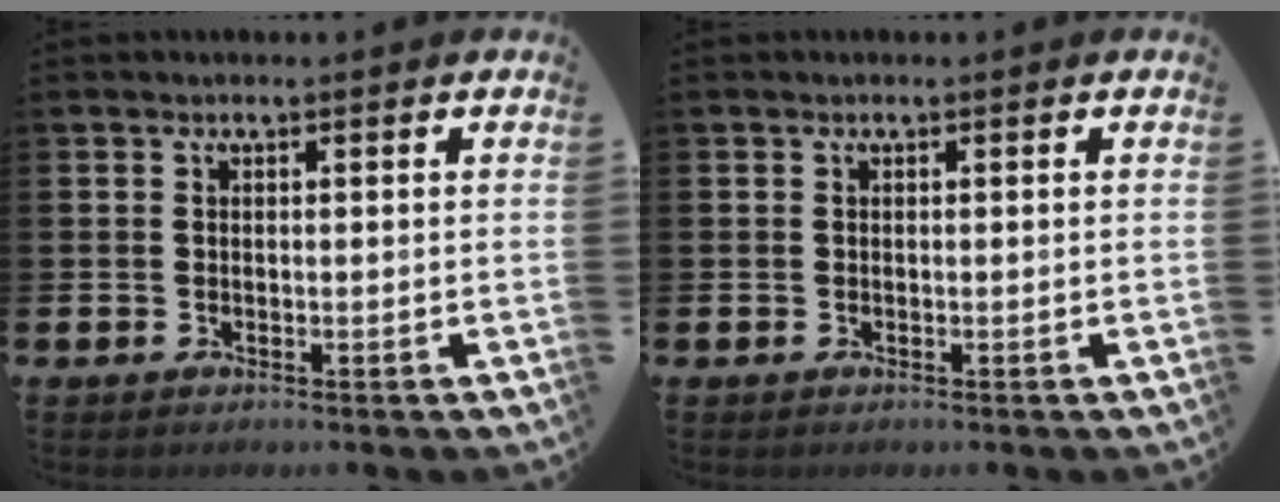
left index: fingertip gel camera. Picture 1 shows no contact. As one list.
[{"total": 0.0}]